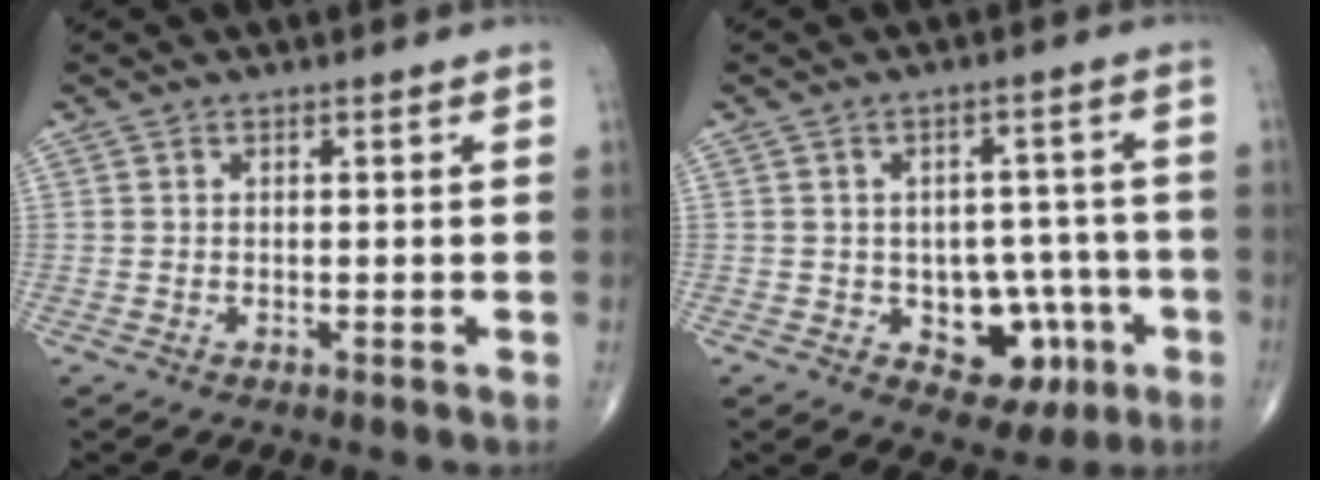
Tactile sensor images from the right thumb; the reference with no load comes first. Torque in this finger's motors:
{"motor_torque": [3.12, 1.89, 0.96, -1.15, 0.14]}